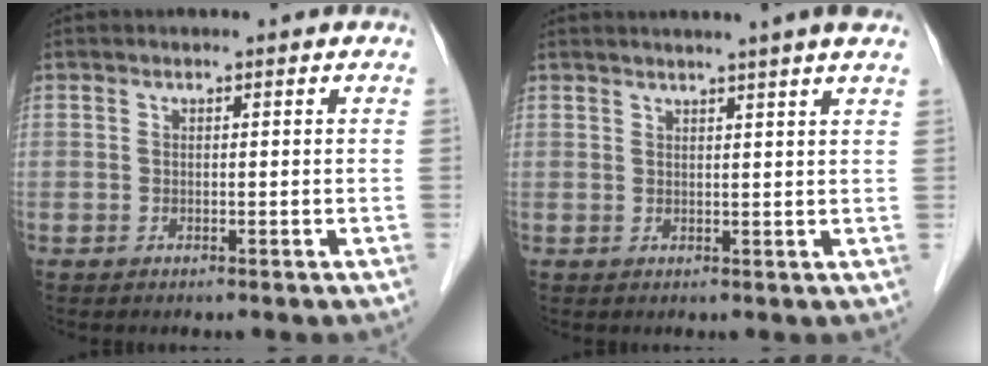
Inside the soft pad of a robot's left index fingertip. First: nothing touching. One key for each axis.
{"total": 6.2, "fx": 5.1, "fy": -1.1, "fz": 3.3, "tx": -0.043, "ty": 0.014, "tz": 0.055}